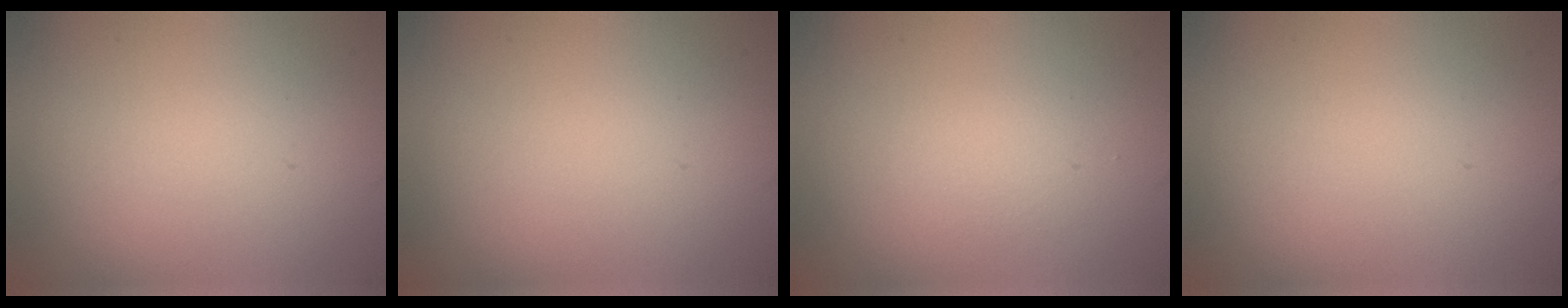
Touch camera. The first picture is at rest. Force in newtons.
{"total": 0.0}
{"total": 1.2, "press": 1.2, "slide": 0.0}
{"total": 0.0}